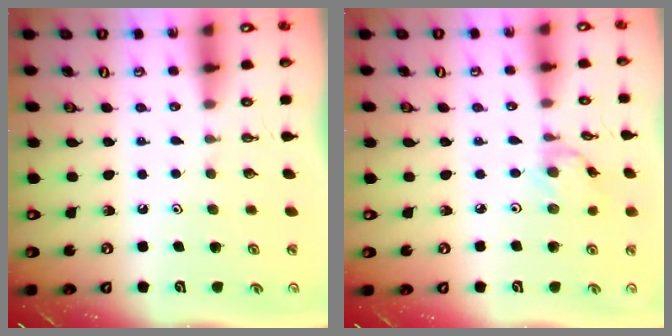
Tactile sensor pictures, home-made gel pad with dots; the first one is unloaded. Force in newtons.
{"total": 2.4, "press": 2.4, "slide": 0.1}